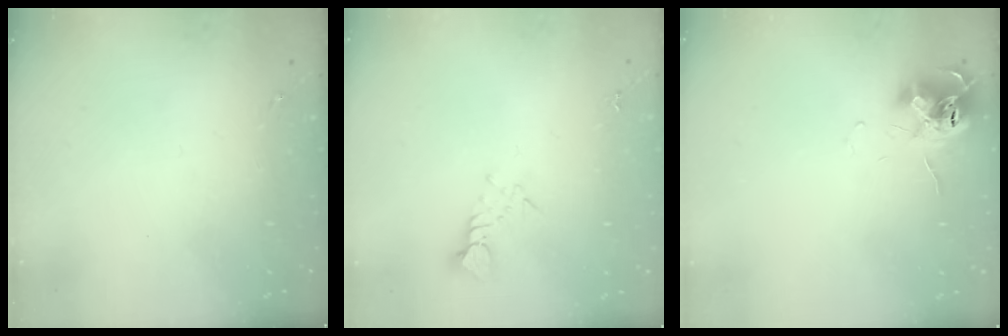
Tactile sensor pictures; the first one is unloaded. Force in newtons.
{"total": 3.1, "press": 3.1, "slide": 0.1}
{"total": 12.3, "press": 12.3, "slide": 0.8}